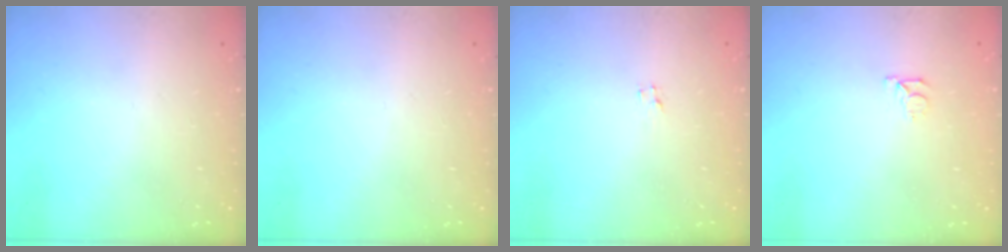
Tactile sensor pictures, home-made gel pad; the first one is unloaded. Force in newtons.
{"total": 0.0}
{"total": 2.0, "press": 2.0, "slide": 0.2}
{"total": 4.0, "press": 4.0, "slide": 0.4}